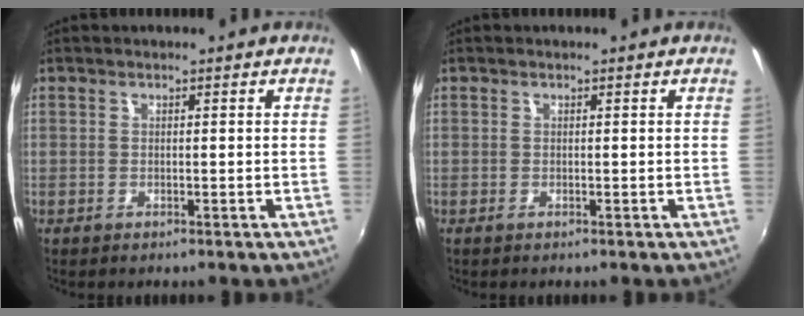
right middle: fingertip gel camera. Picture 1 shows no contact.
{"total": 0.0}